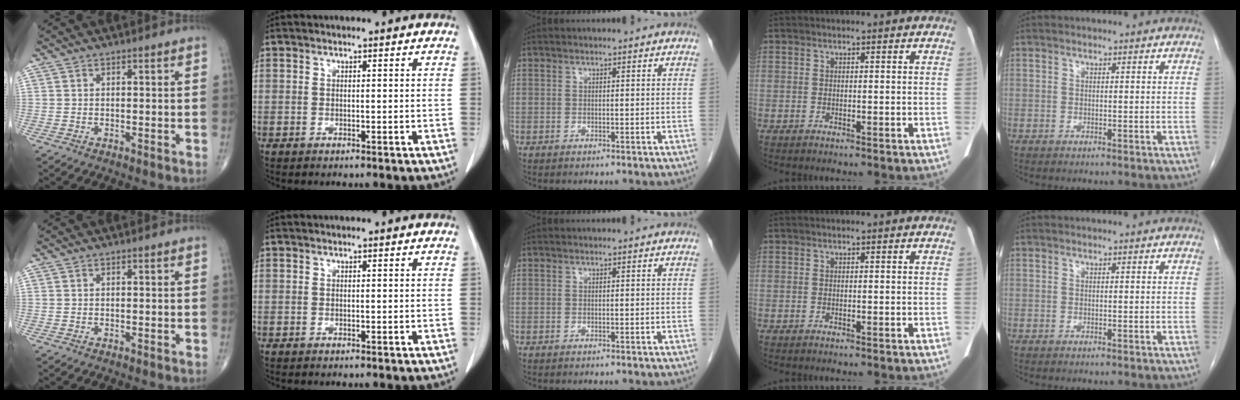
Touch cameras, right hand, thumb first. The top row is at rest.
{}